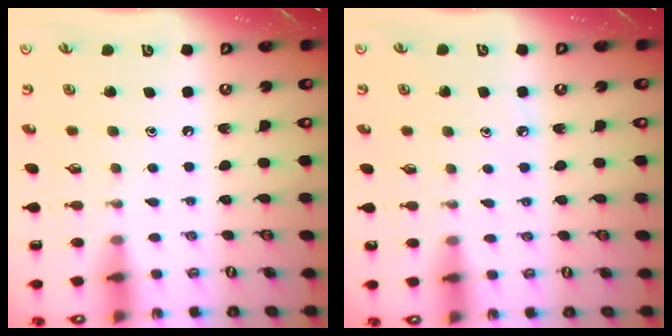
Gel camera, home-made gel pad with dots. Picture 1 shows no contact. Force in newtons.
{"total": 3.8, "press": 3.8, "slide": 0.2}